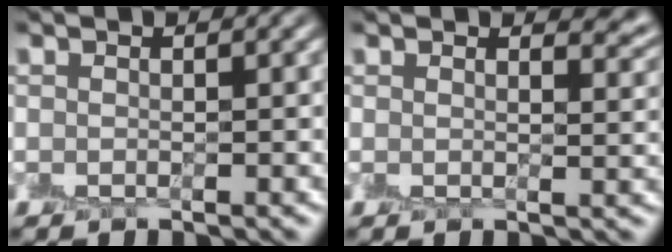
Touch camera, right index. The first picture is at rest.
{"total": 2.6, "force": [2.1, 0.7, 1.3], "torque": [-0.019, -0.001, 0.034]}